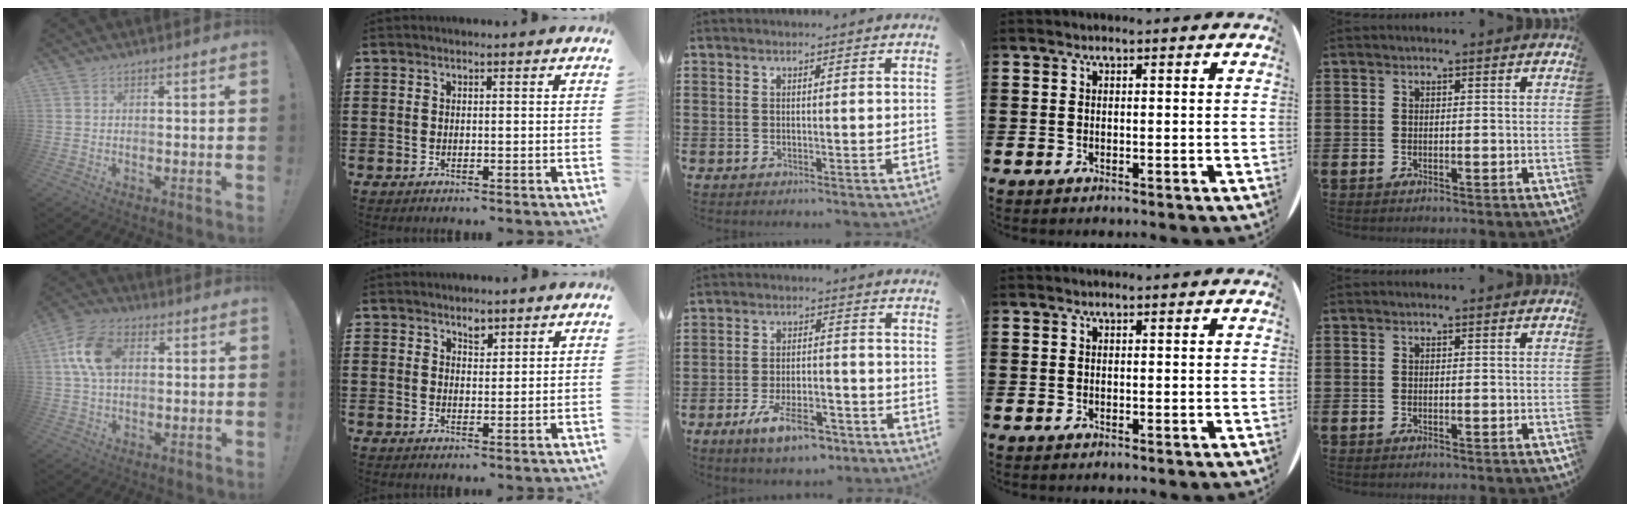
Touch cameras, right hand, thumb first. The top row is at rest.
{"thumb": {"total": 12.4, "force": [2.7, 8.2, 9.0], "torque": [-0.170, 0.012, 0.054]}, "index": {"total": 2.2, "force": [1.7, 1.0, 0.8], "torque": [-0.011, 0.000, 0.030]}, "middle": {"total": 7.9, "force": [-5.4, 2.5, 5.2], "torque": [-0.106, 0.003, -0.099]}}